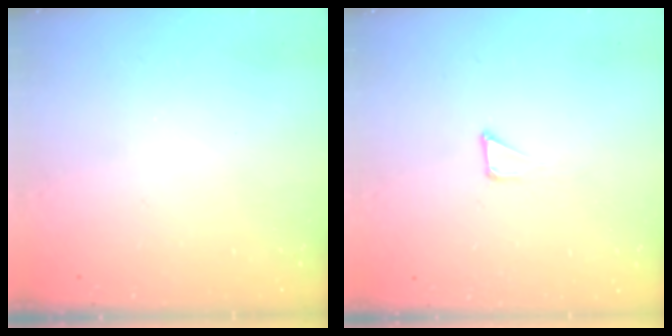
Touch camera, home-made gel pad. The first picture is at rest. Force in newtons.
{"total": 1.2, "press": 1.2, "slide": 0.0}